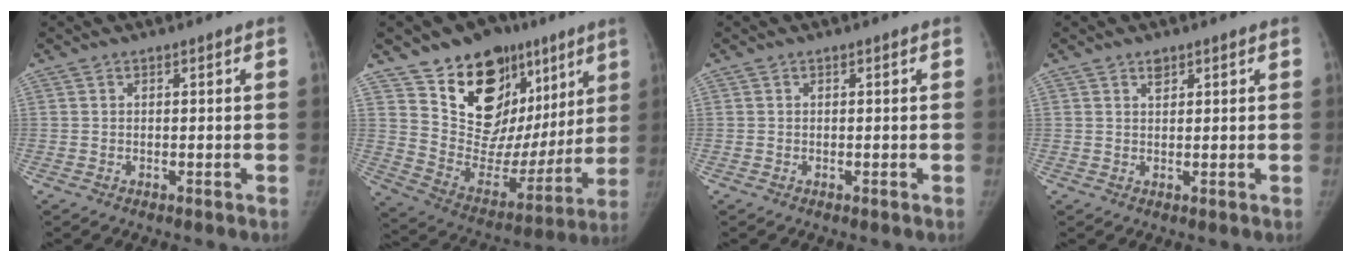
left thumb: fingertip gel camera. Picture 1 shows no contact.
{"total": 24.3, "force": [13.8, 15.6, 12.5], "torque": [-0.116, -0.038, 0.229]}
{"total": 0.0}
{"total": 1.6, "force": [1.1, 0.9, 0.7], "torque": [-0.002, -0.006, 0.017]}